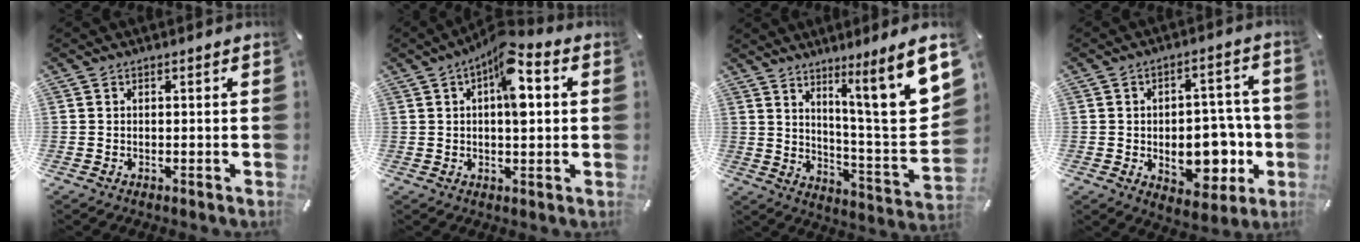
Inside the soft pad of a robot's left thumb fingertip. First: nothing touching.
{"total": 10.0, "force": [2.9, 4.3, 8.6], "torque": [-0.125, -0.012, 0.044]}
{"total": 16.2, "force": [9.2, 0.6, 13.4], "torque": [-0.195, -0.081, 0.127]}
{"total": 14.1, "force": [-2.9, 9.0, 10.4], "torque": [-0.140, 0.009, -0.039]}